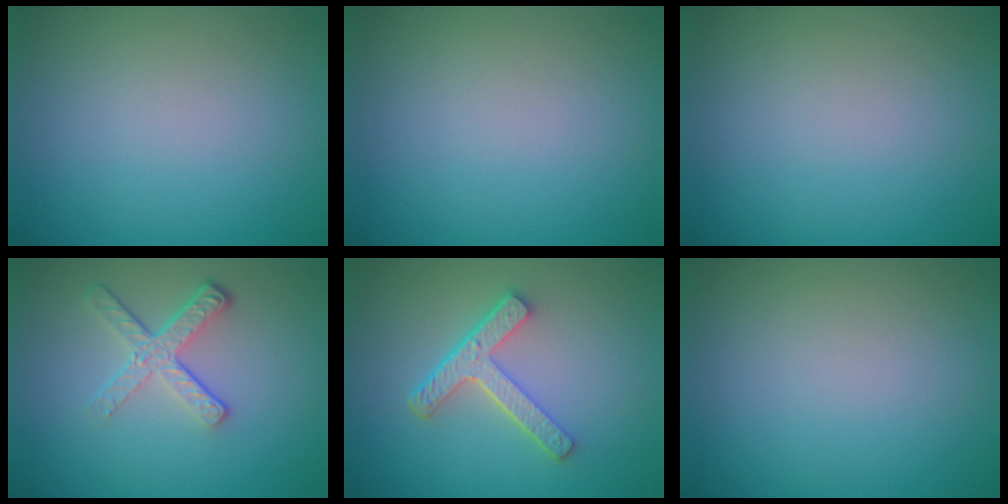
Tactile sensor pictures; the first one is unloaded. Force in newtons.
{"total": 0.0}
{"total": 0.0}
{"total": 3.9, "press": 2.7, "slide": 2.8}
{"total": 4.5, "press": 3.3, "slide": 3.0}
{"total": 0.0}